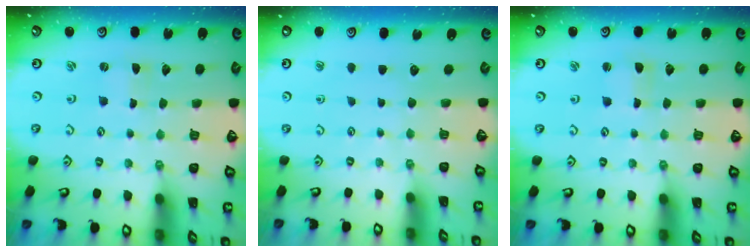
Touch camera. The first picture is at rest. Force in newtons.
{"total": 0.0}
{"total": 1.5, "press": 1.5, "slide": 0.1}